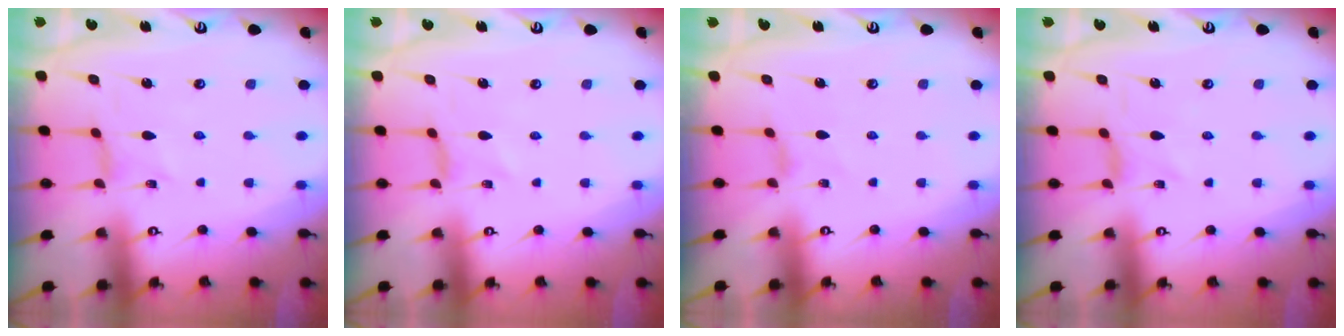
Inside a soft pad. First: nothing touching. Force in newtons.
{"total": 0.0}
{"total": 0.9, "press": 0.8, "slide": 0.4}
{"total": 1.1, "press": 1.1, "slide": 0.4}